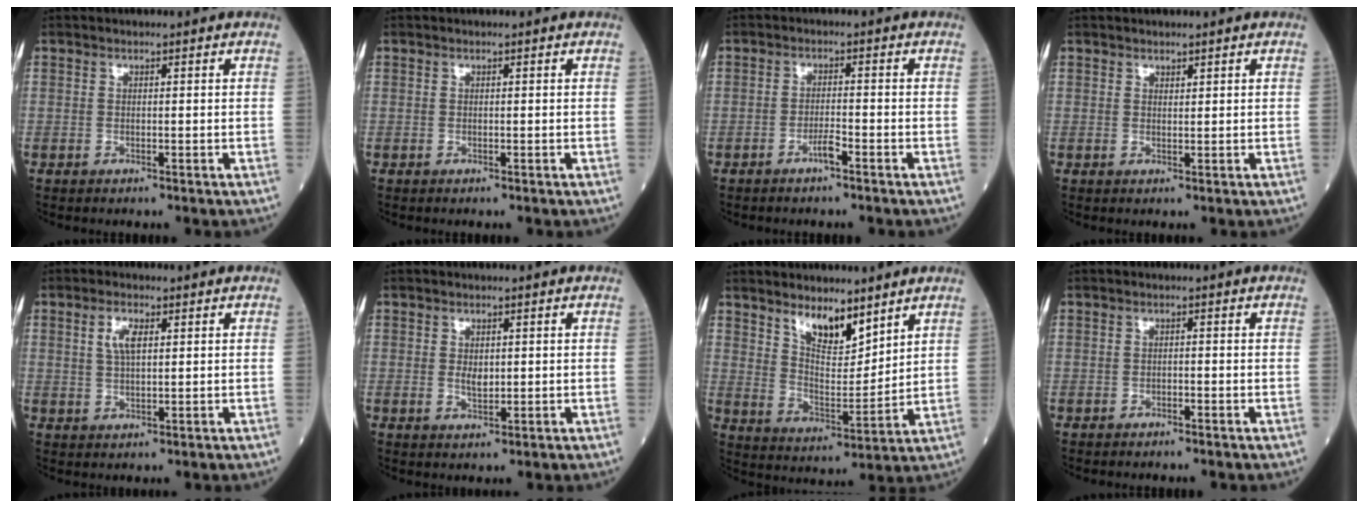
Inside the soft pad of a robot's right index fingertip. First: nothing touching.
{"total": 0.0}
{"total": 2.1, "force": [-1.5, 0.1, 1.5], "torque": [-0.027, 0.001, -0.028]}
{"total": 0.8, "force": [0.8, 0.2, 0.2], "torque": [-0.005, -0.002, 0.013]}
{"total": 3.6, "force": [1.3, 1.3, 3.1], "torque": [-0.064, 0.005, 0.025]}
{"total": 2.0, "force": [0.2, 1.1, 1.7], "torque": [-0.029, -0.004, 0.005]}
{"total": 7.9, "force": [6.0, 2.6, 4.5], "torque": [-0.079, -0.012, 0.113]}
{"total": 0.5, "force": [-0.4, 0.2, 0.2], "torque": [-0.003, 0.001, -0.012]}